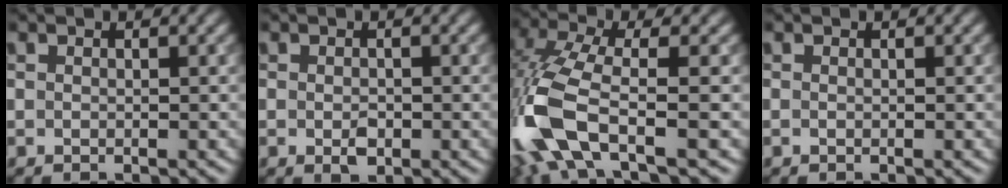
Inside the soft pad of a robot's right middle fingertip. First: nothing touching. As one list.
[{"total": 1.4, "force": [-0.3, 0.9, 1.0], "torque": [-0.015, -0.003, -0.005]}, {"total": 10.3, "force": [-3.8, 4.0, 8.6], "torque": [-0.193, 0.001, -0.087]}, {"total": 0.0}]